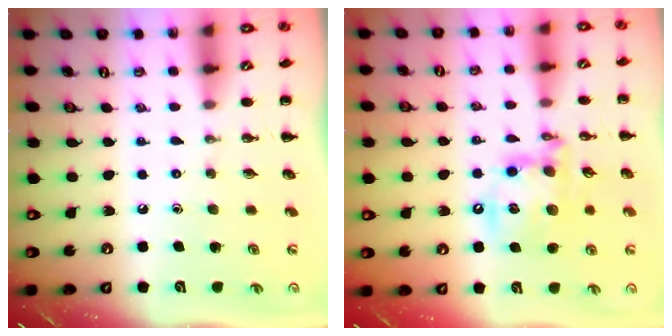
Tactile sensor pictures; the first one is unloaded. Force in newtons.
{"total": 16.6, "press": 16.3, "slide": 3.0}